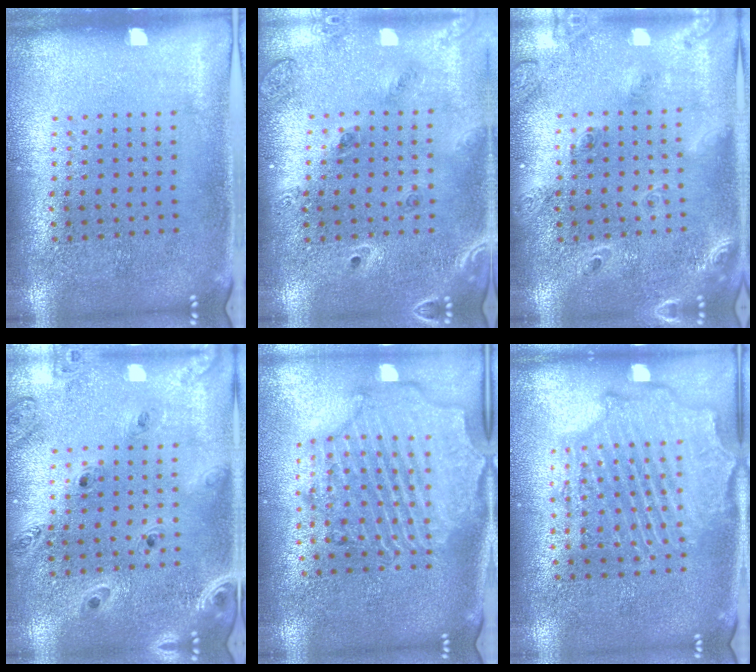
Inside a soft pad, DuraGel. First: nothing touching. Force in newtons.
{"total": 1.5, "press": 1.4, "slide": 0.6}
{"total": 1.7, "press": 1.6, "slide": 0.6}
{"total": 1.3, "press": 1.3, "slide": 0.2}
{"total": 2.8, "press": 2.5, "slide": 1.3}
{"total": 2.1, "press": 2.1, "slide": 0.4}